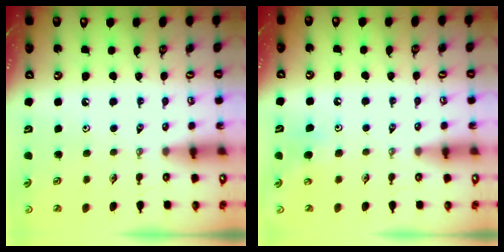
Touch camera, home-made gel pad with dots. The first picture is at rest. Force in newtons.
{"total": 6.9, "press": 6.9, "slide": 0.9}